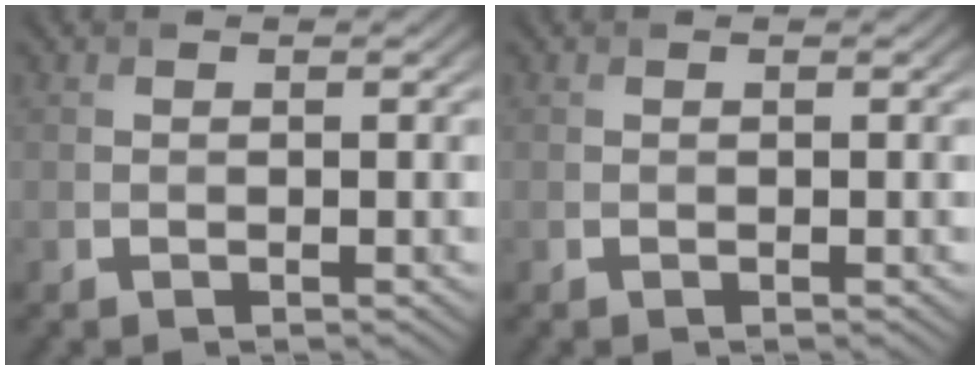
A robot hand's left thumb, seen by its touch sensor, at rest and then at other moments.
{"total": 0.0}